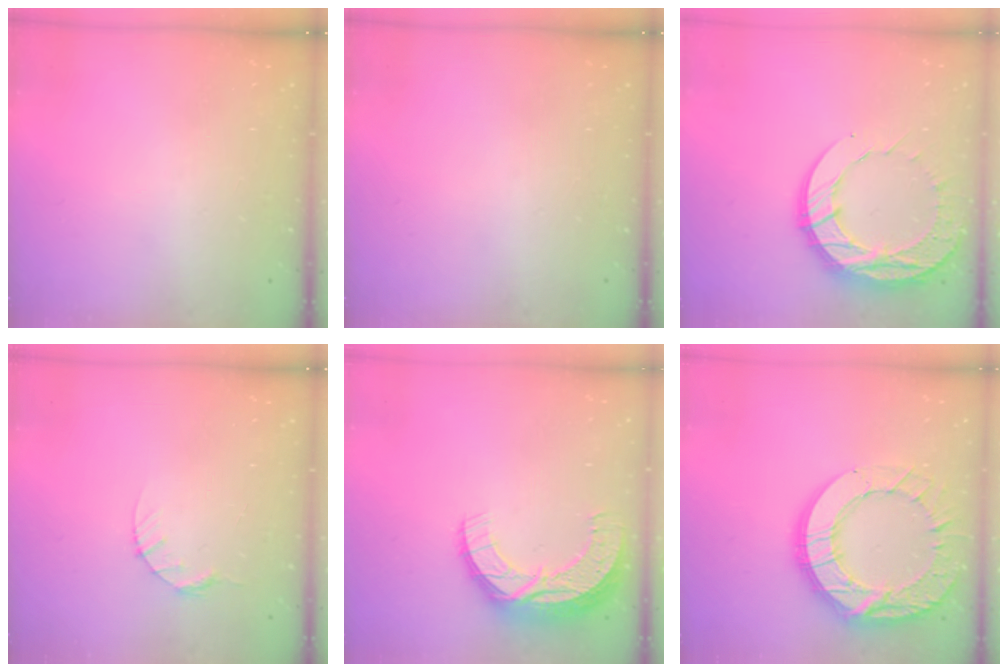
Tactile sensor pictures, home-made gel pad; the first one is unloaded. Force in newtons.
{"total": 0.0}
{"total": 16.1, "press": 16.1, "slide": 1.3}
{"total": 3.9, "press": 3.8, "slide": 0.5}
{"total": 12.5, "press": 12.5, "slide": 0.7}
{"total": 22.1, "press": 22.0, "slide": 2.0}